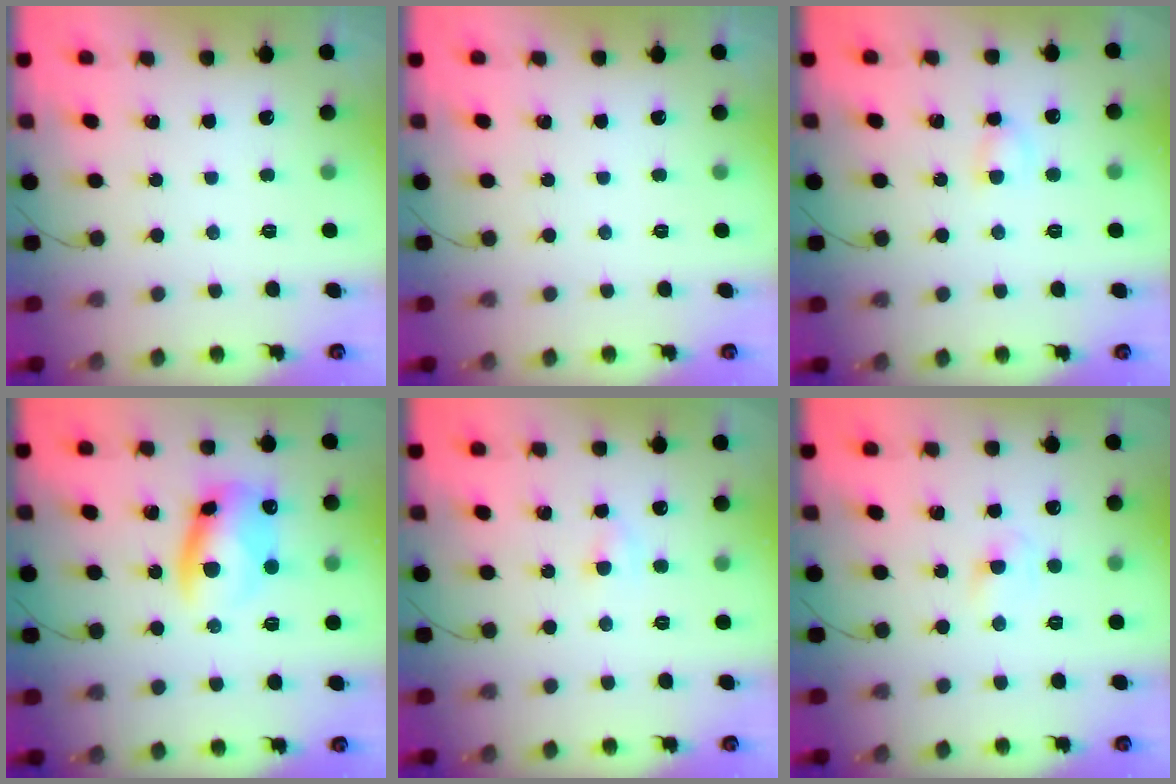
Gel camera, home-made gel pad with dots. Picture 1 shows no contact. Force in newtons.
{"total": 0.0}
{"total": 3.6, "press": 3.4, "slide": 1.1}
{"total": 10.0, "press": 9.9, "slide": 1.5}
{"total": 2.8, "press": 2.6, "slide": 1.0}
{"total": 3.4, "press": 3.2, "slide": 1.1}